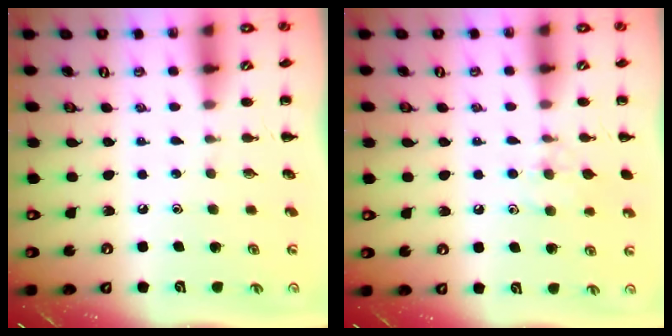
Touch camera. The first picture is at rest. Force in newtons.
{"total": 8.0, "press": 7.7, "slide": 2.0}